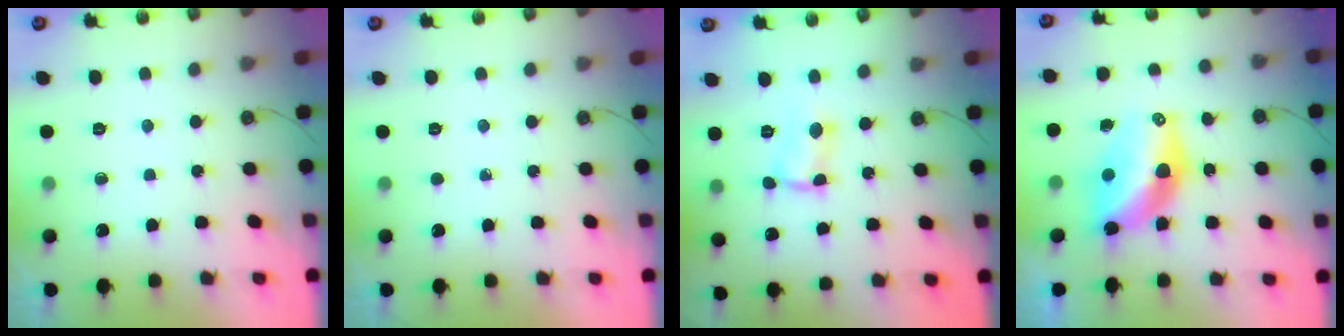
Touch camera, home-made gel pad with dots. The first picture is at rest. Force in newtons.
{"total": 0.0}
{"total": 2.3, "press": 2.3, "slide": 0.1}
{"total": 13.8, "press": 12.8, "slide": 5.1}